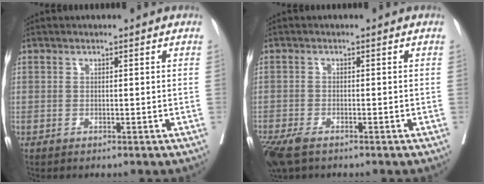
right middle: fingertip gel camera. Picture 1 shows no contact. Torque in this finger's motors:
{"motor_torque": [1.10, -1.04, 0.12, 0.03]}